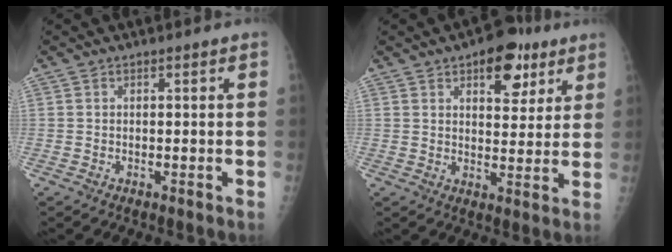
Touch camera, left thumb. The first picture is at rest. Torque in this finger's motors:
{"motor_torque": [1.15, 0.72, 0.86, -0.27, 0.03]}